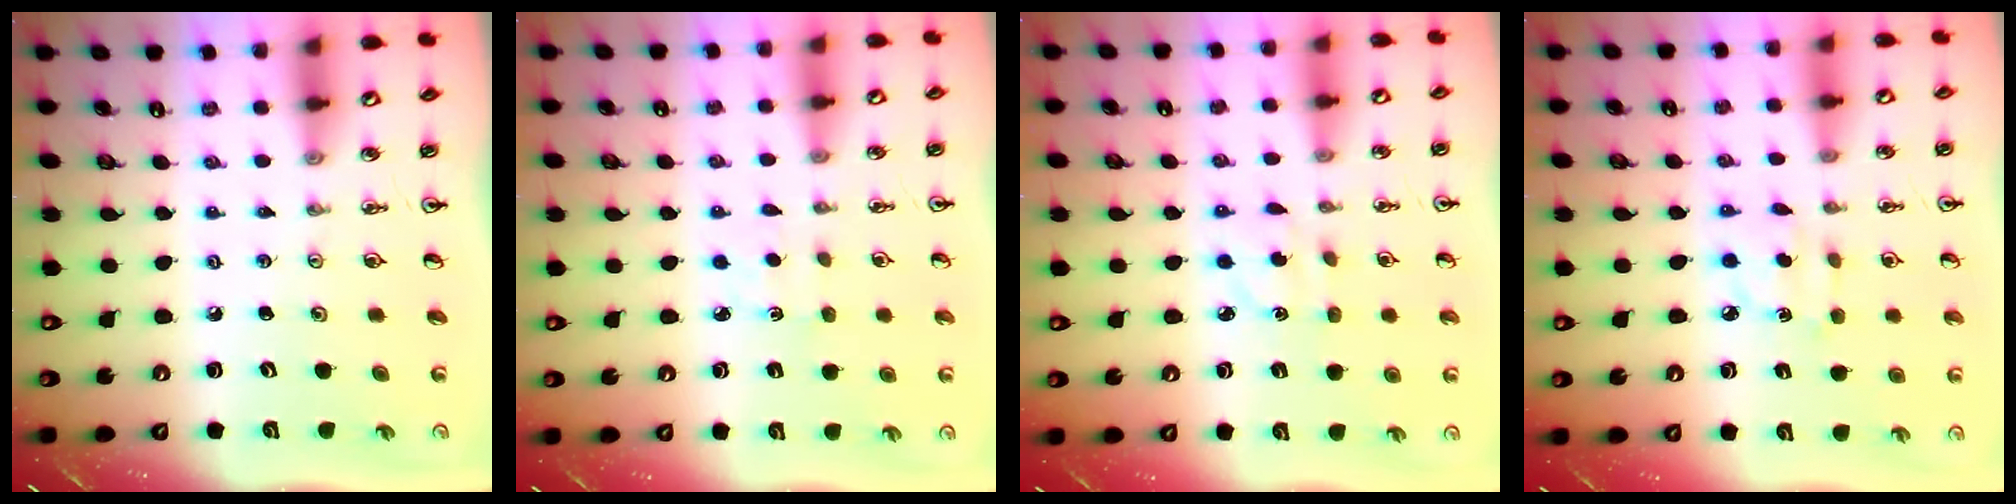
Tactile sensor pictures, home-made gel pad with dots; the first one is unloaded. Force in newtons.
{"total": 2.4, "press": 2.3, "slide": 0.3}
{"total": 3.3, "press": 3.2, "slide": 0.9}
{"total": 2.8, "press": 2.8, "slide": 0.4}